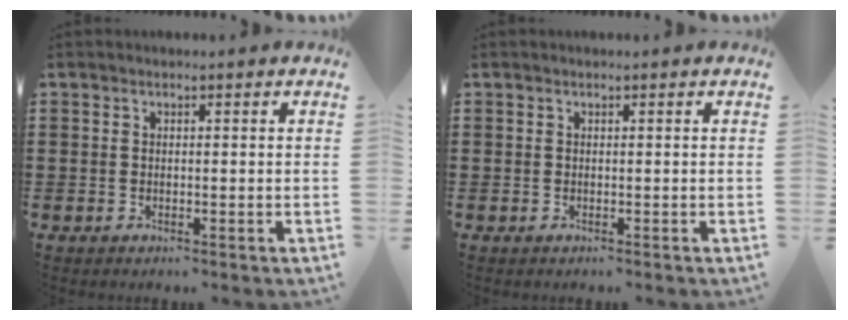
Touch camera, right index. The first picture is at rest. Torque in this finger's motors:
{"motor_torque": [-0.93, 0.27, -0.90, -0.21]}